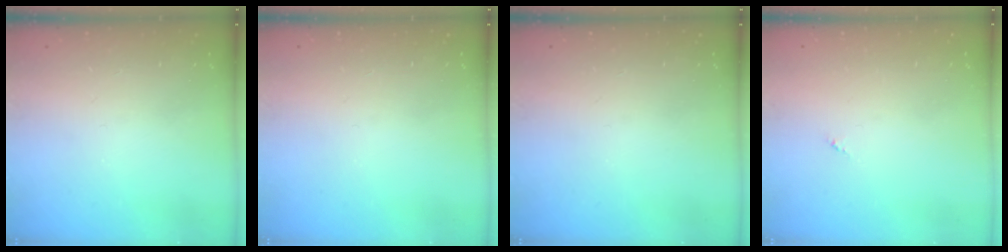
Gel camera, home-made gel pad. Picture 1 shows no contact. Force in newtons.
{"total": 0.0}
{"total": 0.0}
{"total": 0.0}